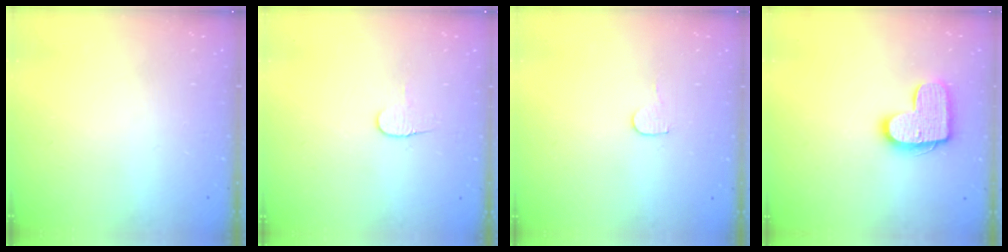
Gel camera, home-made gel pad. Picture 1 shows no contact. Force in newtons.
{"total": 4.5, "press": 4.5, "slide": 0.5}
{"total": 4.5, "press": 4.5, "slide": 0.4}
{"total": 13.5, "press": 13.5, "slide": 0.6}